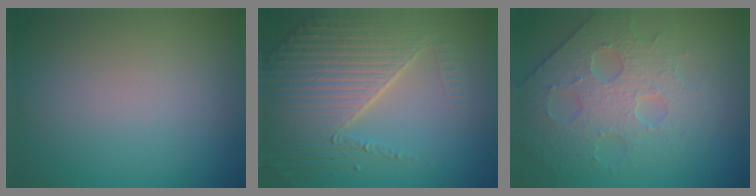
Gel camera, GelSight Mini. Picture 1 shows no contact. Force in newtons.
{"total": 8.2, "press": 5.5, "slide": 6.1}
{"total": 4.2, "press": 4.2, "slide": 0.3}